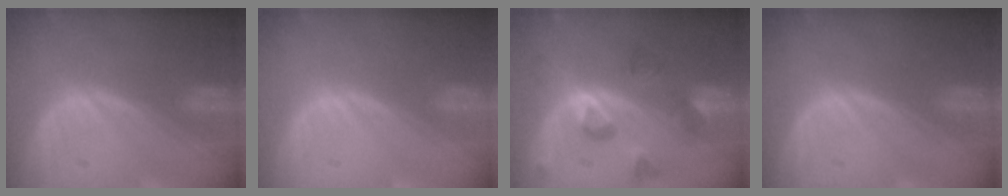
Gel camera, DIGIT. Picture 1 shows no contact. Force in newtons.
{"total": 0.0}
{"total": 7.5, "press": 7.1, "slide": 2.6}
{"total": 0.0}